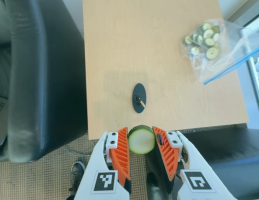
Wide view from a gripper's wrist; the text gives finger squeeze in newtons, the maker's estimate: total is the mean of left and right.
{"total": 10.4, "left": 10.6, "right": 10.2}